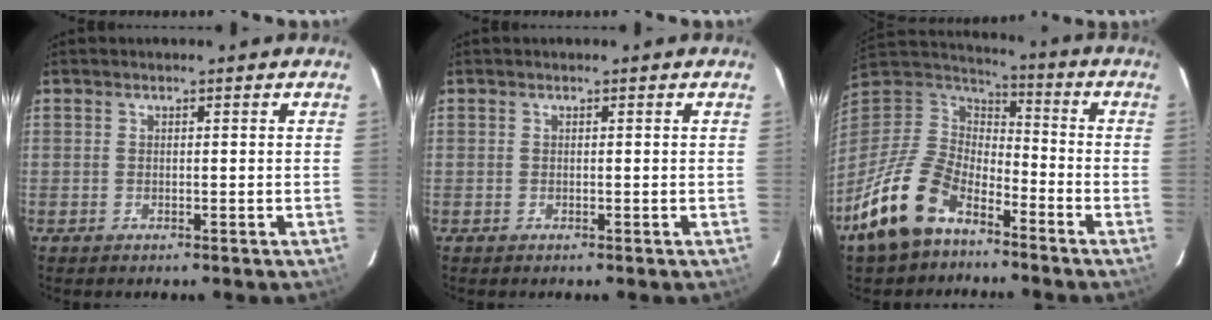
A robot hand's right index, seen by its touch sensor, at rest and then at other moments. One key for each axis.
{"total": 0.0}
{"total": 17.8, "fx": -10.5, "fy": 9.6, "fz": 10.7, "tx": -0.242, "ty": -0.002, "tz": -0.195}